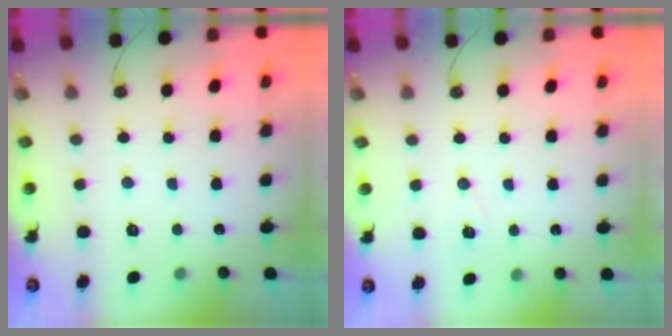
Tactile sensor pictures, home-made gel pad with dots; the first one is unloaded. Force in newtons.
{"total": 6.6, "press": 4.8, "slide": 4.5}